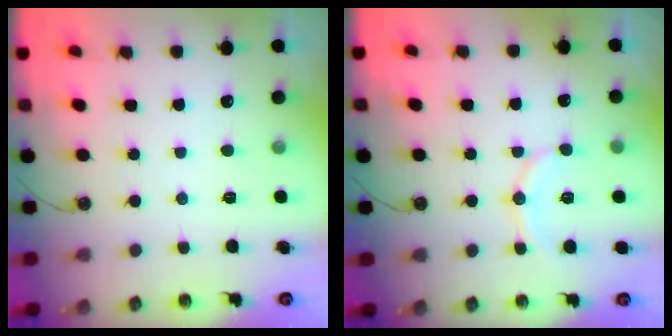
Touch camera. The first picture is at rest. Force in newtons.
{"total": 9.7, "press": 9.3, "slide": 2.9}